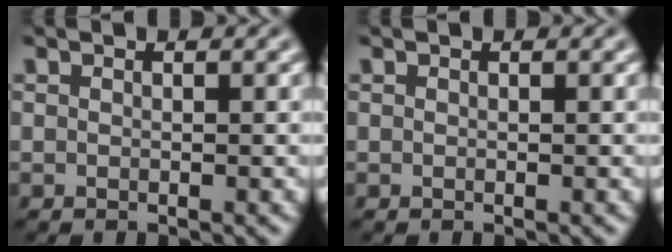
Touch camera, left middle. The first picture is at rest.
{"total": 0.0}